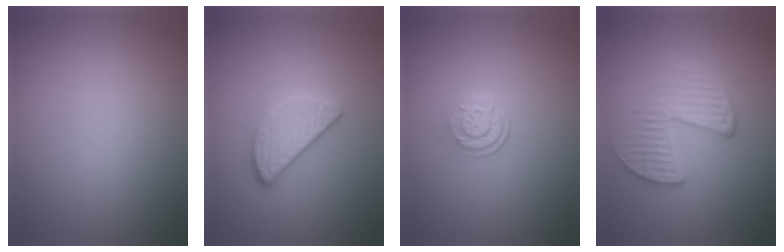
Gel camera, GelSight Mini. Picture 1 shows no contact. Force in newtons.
{"total": 3.3, "press": 2.7, "slide": 1.9}
{"total": 2.5, "press": 1.8, "slide": 1.8}
{"total": 3.4, "press": 2.9, "slide": 1.8}